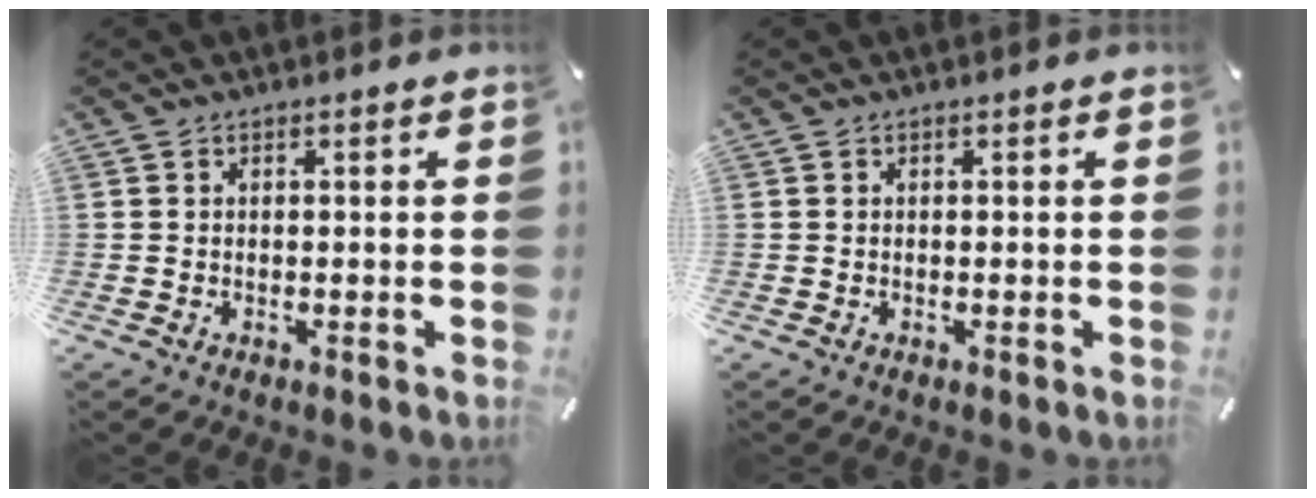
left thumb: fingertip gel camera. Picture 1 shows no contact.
{"total": 0.0}